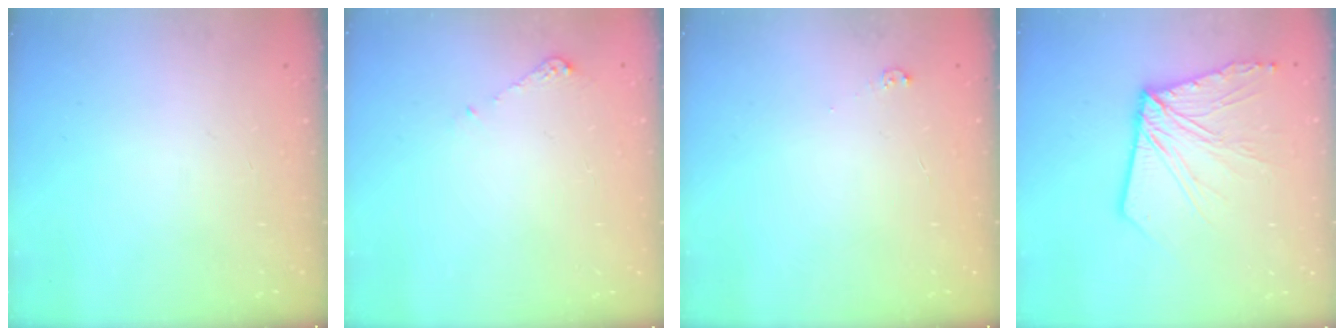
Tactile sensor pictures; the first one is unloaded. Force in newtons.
{"total": 4.6, "press": 4.6, "slide": 0.6}
{"total": 3.0, "press": 3.0, "slide": 0.4}
{"total": 13.5, "press": 13.4, "slide": 1.6}